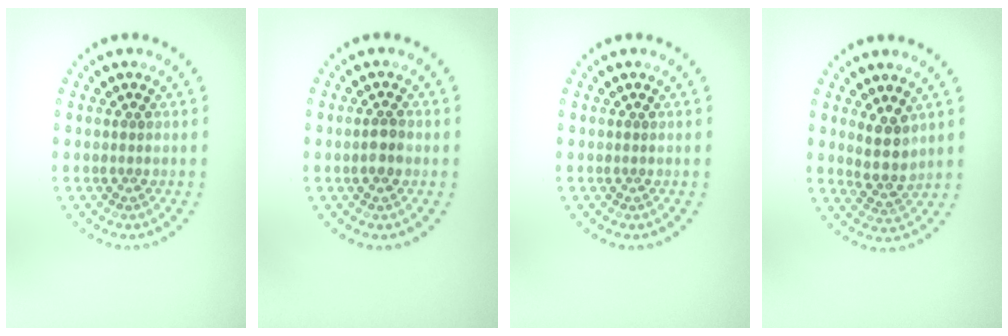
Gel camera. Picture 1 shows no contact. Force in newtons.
{"total": 1.6, "press": 1.6, "slide": 0.3}
{"total": 0.0}
{"total": 2.8, "press": 2.5, "slide": 1.2}